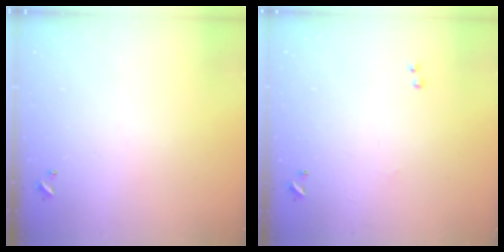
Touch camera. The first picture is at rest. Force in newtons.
{"total": 2.1, "press": 2.0, "slide": 0.7}